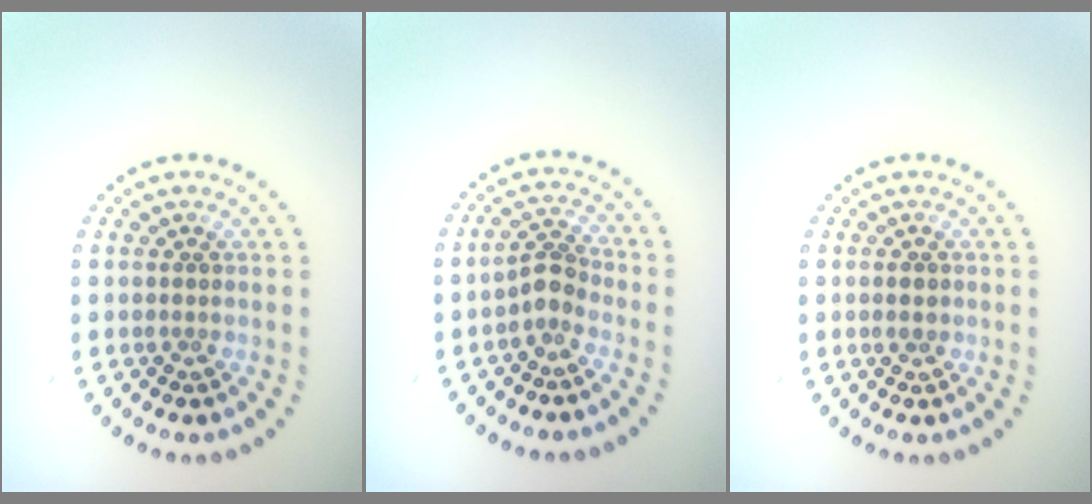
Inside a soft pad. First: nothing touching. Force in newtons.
{"total": 2.0, "press": 1.6, "slide": 1.2}
{"total": 1.2, "press": 1.2, "slide": 0.0}